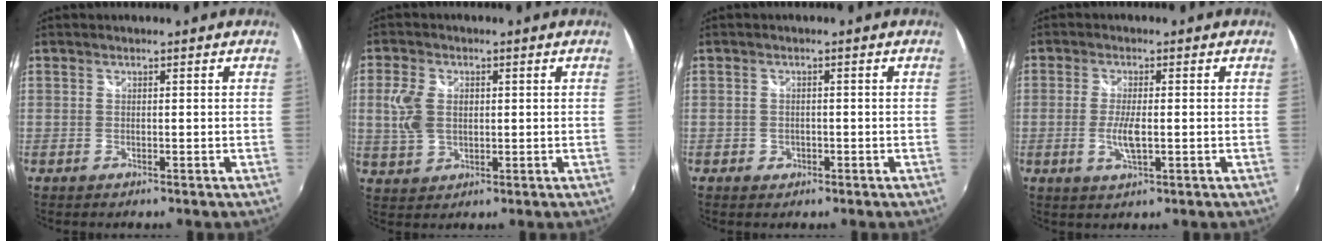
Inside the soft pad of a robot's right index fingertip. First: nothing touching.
{"total": 6.7, "force": [0.8, 4.7, 4.7], "torque": [-0.106, 0.006, 0.019]}
{"total": 2.0, "force": [-0.8, 1.7, 0.5], "torque": [-0.009, 0.000, -0.012]}
{"total": 7.0, "force": [-1.6, 2.3, 6.4], "torque": [-0.130, -0.006, -0.029]}